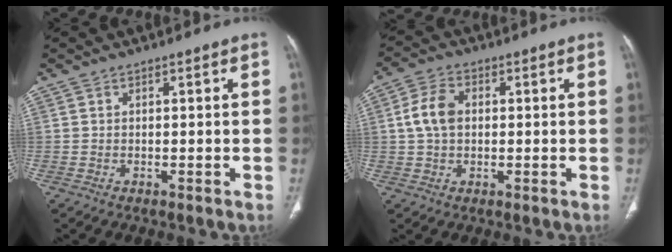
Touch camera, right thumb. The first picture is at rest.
{"total": 6.6, "force": [0.7, 4.5, 4.8], "torque": [-0.095, 0.014, 0.010]}